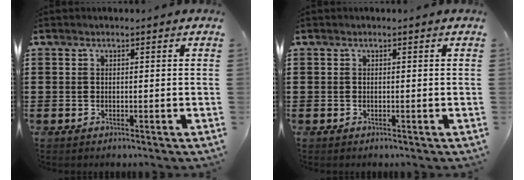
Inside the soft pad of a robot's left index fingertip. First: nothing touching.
{"total": 0.0}